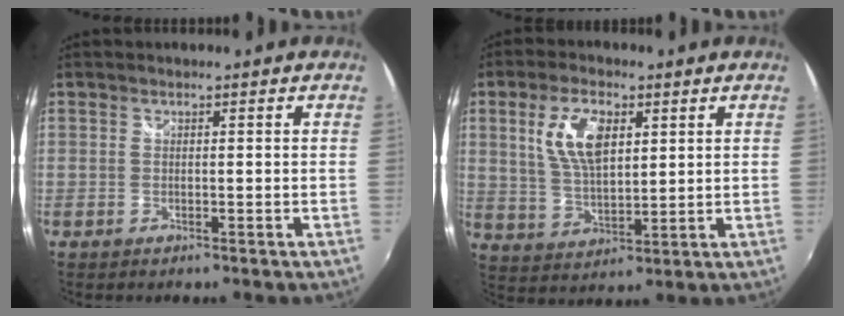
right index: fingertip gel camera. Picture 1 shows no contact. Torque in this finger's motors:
{"motor_torque": [0.63, 0.34, 0.61, 0.10]}